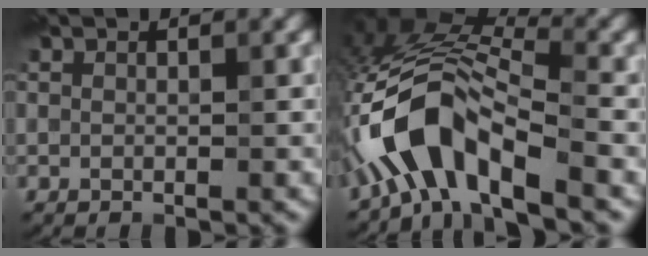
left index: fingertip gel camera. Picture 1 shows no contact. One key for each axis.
{"total": 9.3, "fx": -5.2, "fy": 3.2, "fz": 7.0, "tx": -0.134, "ty": 0.016, "tz": -0.106}